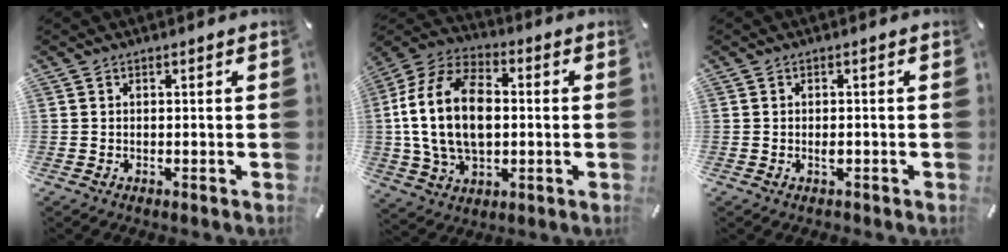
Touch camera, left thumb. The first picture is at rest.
{"total": 17.7, "force": [-0.1, 12.3, 12.8], "torque": [-0.287, 0.007, -0.006]}
{"total": 1.6, "force": [-0.5, 0.9, 1.2], "torque": [-0.023, 0.001, -0.009]}